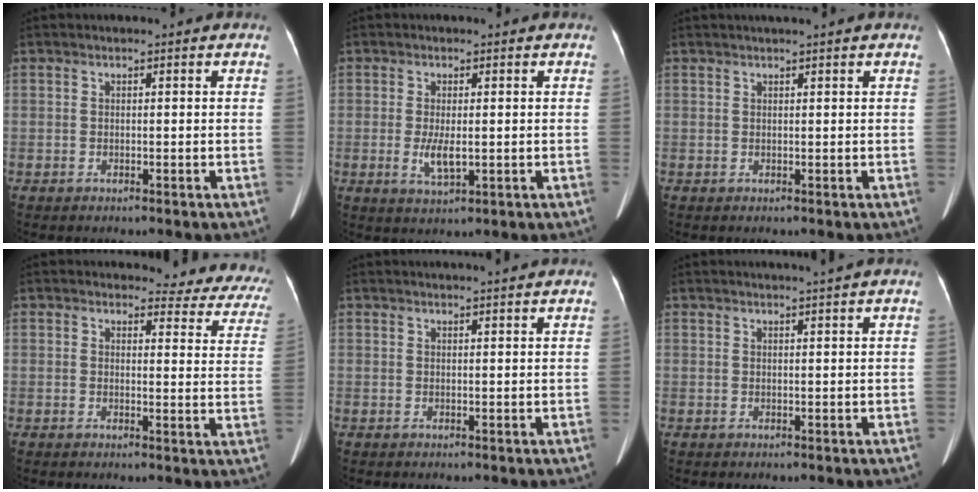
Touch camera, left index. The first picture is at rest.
{"total": 3.5, "force": [-0.3, 1.1, 3.3], "torque": [-0.067, -0.007, -0.002]}
{"total": 3.1, "force": [2.6, -0.2, 1.7], "torque": [-0.015, 0.028, 0.036]}
{"total": 11.3, "force": [10.6, 3.4, 1.9], "torque": [0.017, -0.053, 0.076]}
{"total": 3.4, "force": [3.2, -0.6, 1.2], "torque": [-0.015, 0.013, 0.040]}
{"total": 2.2, "force": [1.8, -0.7, 0.9], "torque": [-0.010, 0.001, 0.029]}